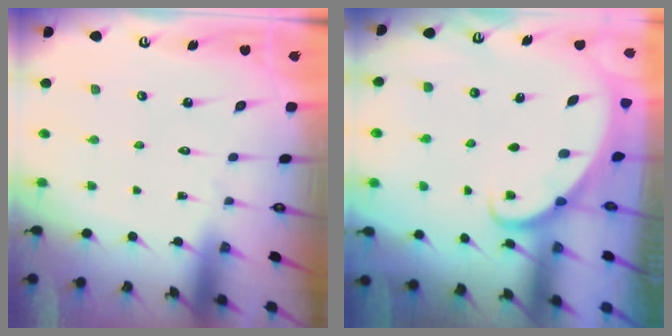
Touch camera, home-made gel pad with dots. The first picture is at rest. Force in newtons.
{"total": 2.0, "press": 2.0, "slide": 0.3}